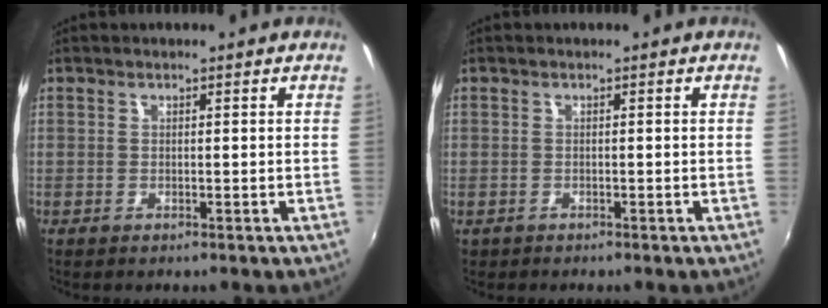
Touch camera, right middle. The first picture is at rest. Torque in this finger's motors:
{"motor_torque": [-0.11, -0.03, 0.04, -0.01]}